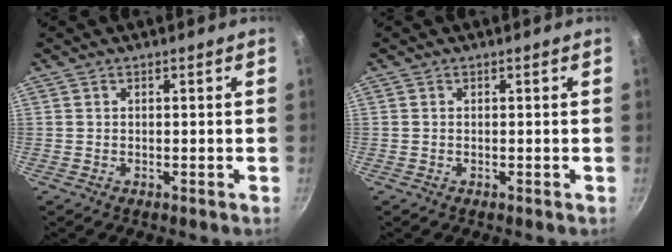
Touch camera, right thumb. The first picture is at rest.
{"total": 0.0}